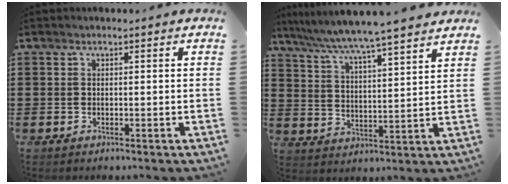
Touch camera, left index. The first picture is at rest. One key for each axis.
{"total": 6.3, "fx": 5.8, "fy": -0.9, "fz": 2.4, "tx": -0.073, "ty": -0.040, "tz": 0.095}